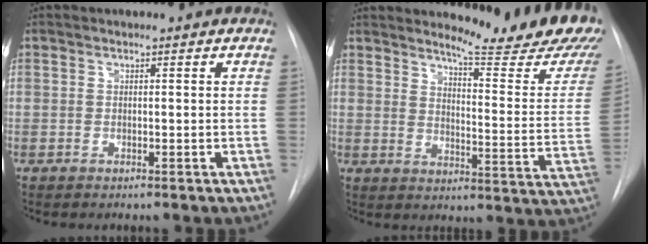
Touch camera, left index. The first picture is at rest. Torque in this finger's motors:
{"motor_torque": [0.83, -1.31, 0.12, 0.08]}